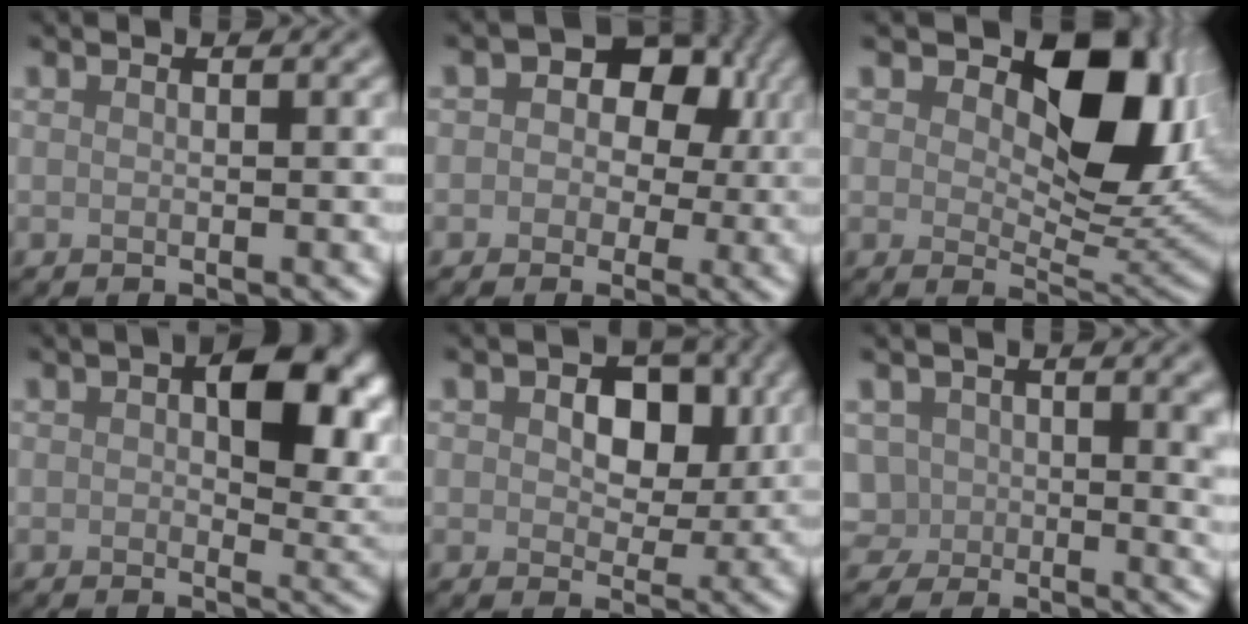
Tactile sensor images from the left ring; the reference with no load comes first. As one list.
[{"total": 6.8, "force": [1.3, 5.5, 3.7], "torque": [-0.029, 0.029, 0.000]}, {"total": 9.5, "force": [2.9, 5.3, 7.3], "torque": [-0.116, -0.009, 0.057]}, {"total": 7.9, "force": [1.8, 3.9, 6.6], "torque": [-0.089, 0.007, 0.035]}, {"total": 5.0, "force": [1.1, 3.3, 3.5], "torque": [-0.062, -0.003, 0.021]}, {"total": 5.4, "force": [0.6, 4.1, 3.5], "torque": [-0.090, -0.021, 0.034]}]